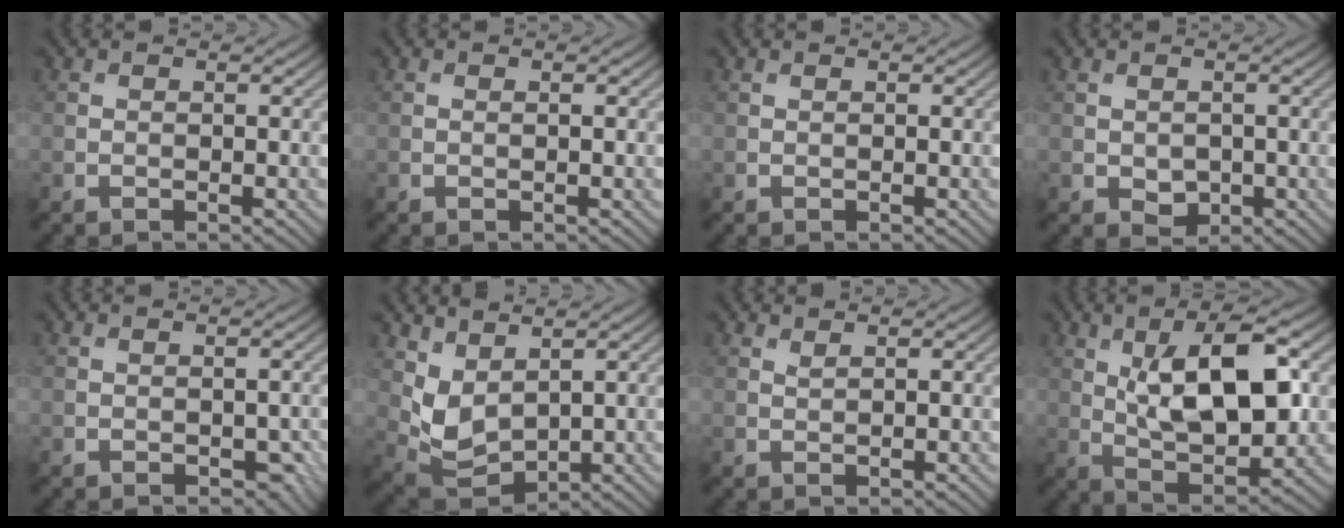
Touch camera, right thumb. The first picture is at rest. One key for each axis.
{"total": 0.0}
{"total": 0.0}
{"total": 2.1, "fx": -0.4, "fy": 1.6, "fz": 1.2, "tx": -0.027, "ty": -0.010, "tz": -0.001}
{"total": 1.6, "fx": -0.5, "fy": 1.0, "fz": 1.1, "tx": -0.018, "ty": -0.010, "tz": -0.002}
{"total": 5.5, "fx": 2.3, "fy": 3.2, "fz": 3.8, "tx": -0.096, "ty": -0.011, "tz": 0.053}
{"total": 0.7, "fx": 0.6, "fy": 0.0, "fz": 0.3, "tx": -0.008, "ty": 0.002, "tz": 0.014}
{"total": 13.0, "fx": 2.9, "fy": 5.3, "fz": 11.5, "tx": -0.199, "ty": 0.000, "tz": 0.049}